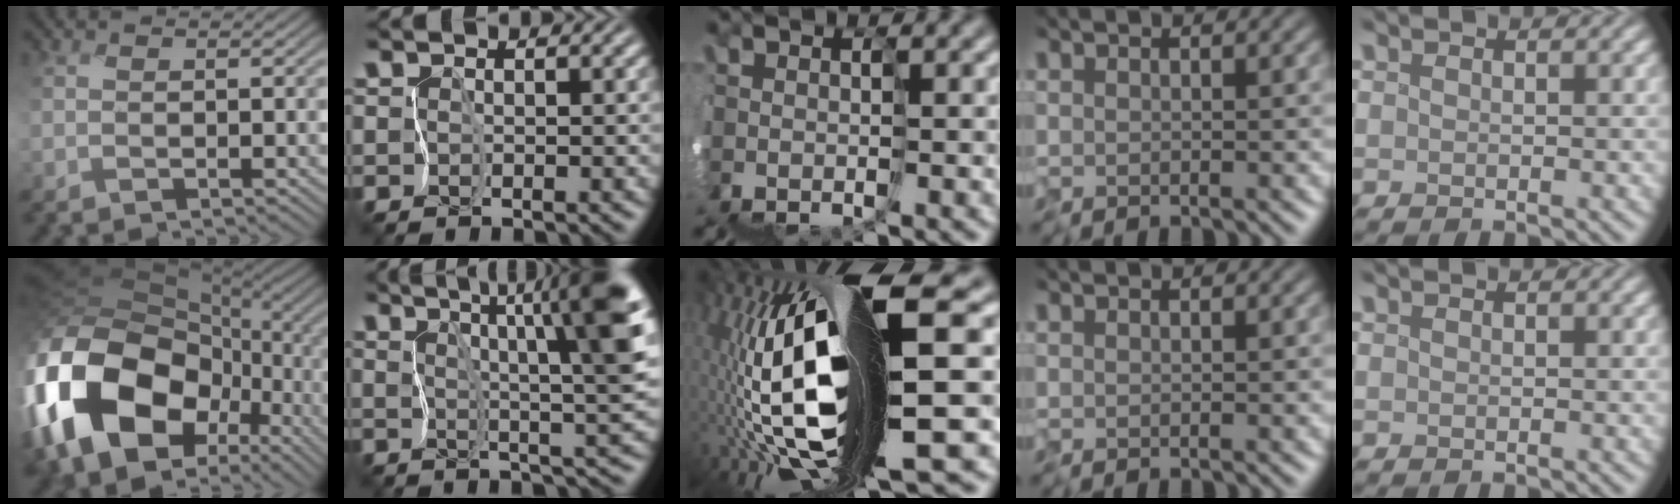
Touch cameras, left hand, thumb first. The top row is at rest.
{"thumb": {"total": 20.6, "force": [-6.3, 14.1, 13.6], "torque": [-0.327, -0.024, -0.116]}, "index": {"total": 10.4, "force": [4.3, 2.0, 9.3], "torque": [-0.122, 0.011, 0.064]}, "middle": {"total": 15.8, "force": [1.0, 3.1, 15.5], "torque": [-0.265, 0.020, 0.026]}}